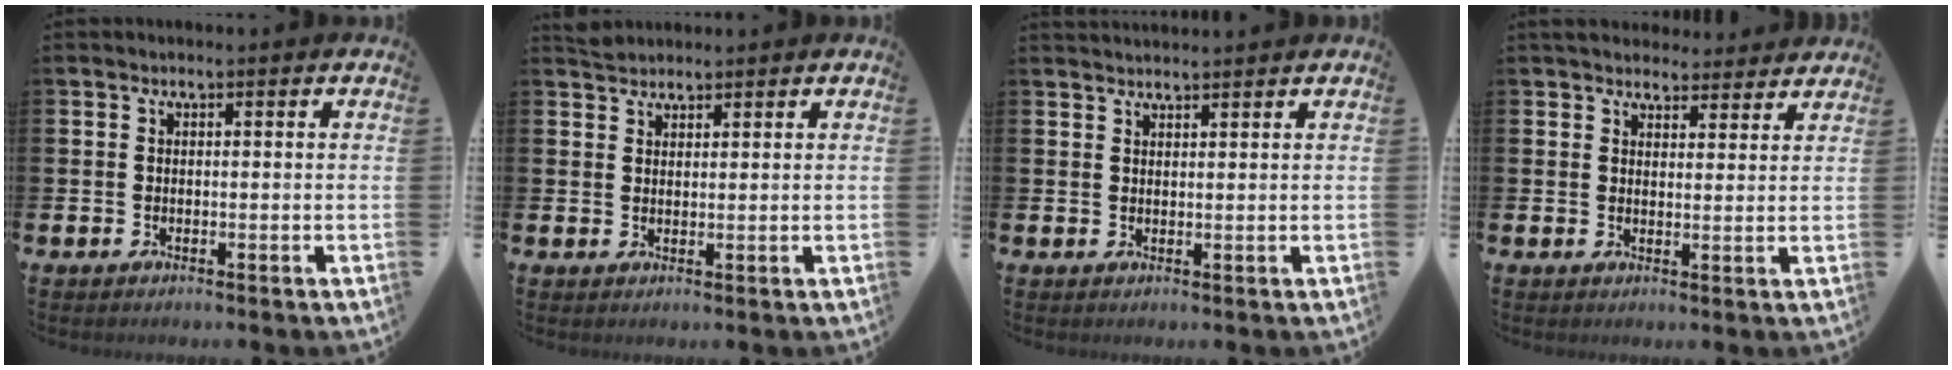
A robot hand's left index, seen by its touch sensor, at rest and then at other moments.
{"total": 2.2, "force": [2.1, 0.6, -0.1], "torque": [0.012, -0.005, 0.038]}
{"total": 1.8, "force": [1.8, 0.1, 0.0], "torque": [-0.001, -0.006, 0.031]}
{"total": 4.2, "force": [4.0, 1.2, 0.2], "torque": [-0.005, -0.020, 0.072]}